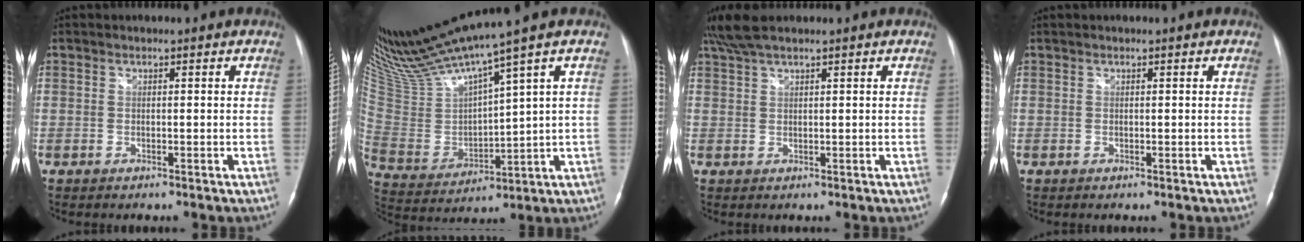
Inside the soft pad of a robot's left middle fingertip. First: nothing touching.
{"total": 14.8, "force": [12.5, -1.2, 7.8], "torque": [-0.157, -0.012, 0.250]}
{"total": 4.9, "force": [4.0, 0.6, 2.7], "torque": [-0.064, 0.026, 0.082]}
{"total": 0.0}